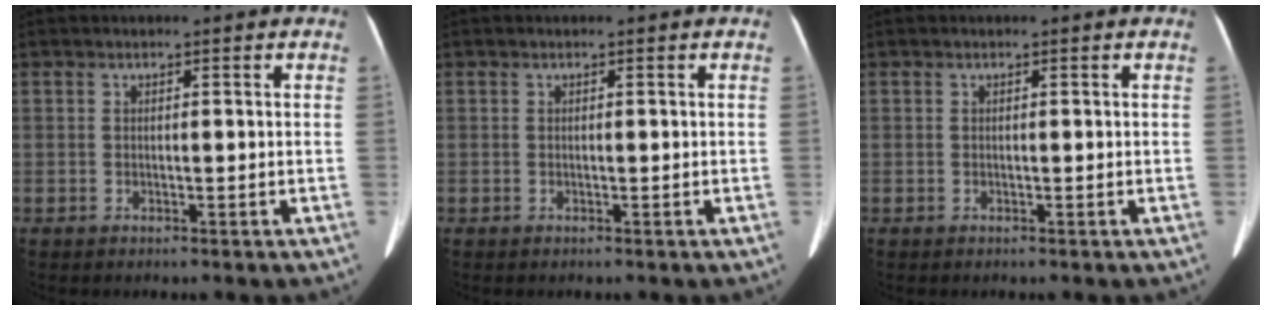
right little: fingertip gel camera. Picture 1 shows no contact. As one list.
[{"total": 0.0}, {"total": 0.0}]